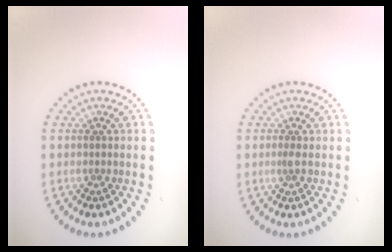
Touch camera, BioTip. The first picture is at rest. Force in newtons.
{"total": 0.7, "press": 0.5, "slide": 0.4}